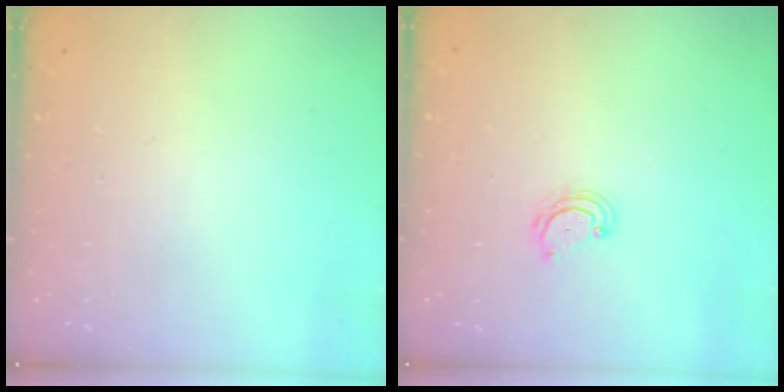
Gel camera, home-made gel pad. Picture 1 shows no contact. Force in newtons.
{"total": 4.1, "press": 4.1, "slide": 0.6}